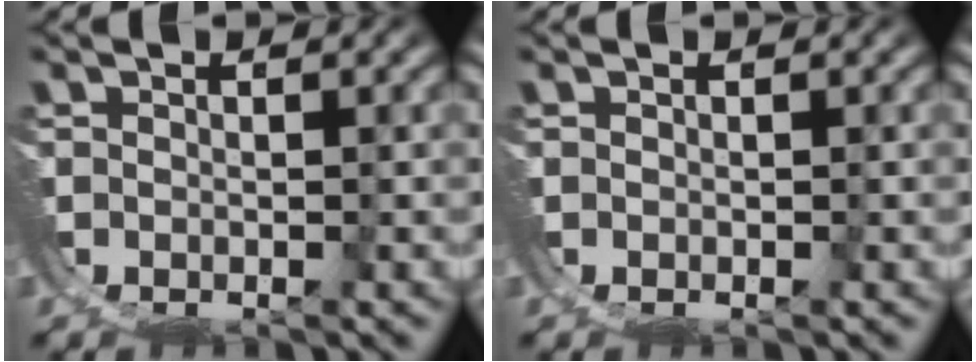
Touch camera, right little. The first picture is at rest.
{"total": 0.0}